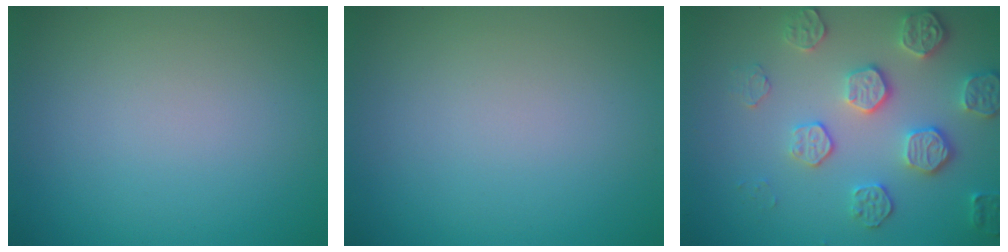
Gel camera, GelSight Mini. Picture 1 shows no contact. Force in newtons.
{"total": 0.0}
{"total": 4.5, "press": 4.3, "slide": 1.5}